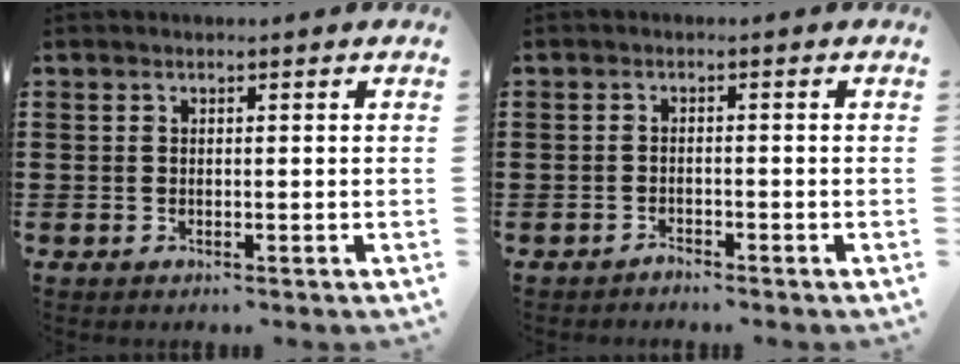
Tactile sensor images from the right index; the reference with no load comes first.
{"total": 1.3, "force": [-1.2, 0.2, -0.1], "torque": [-0.003, 0.004, -0.027]}